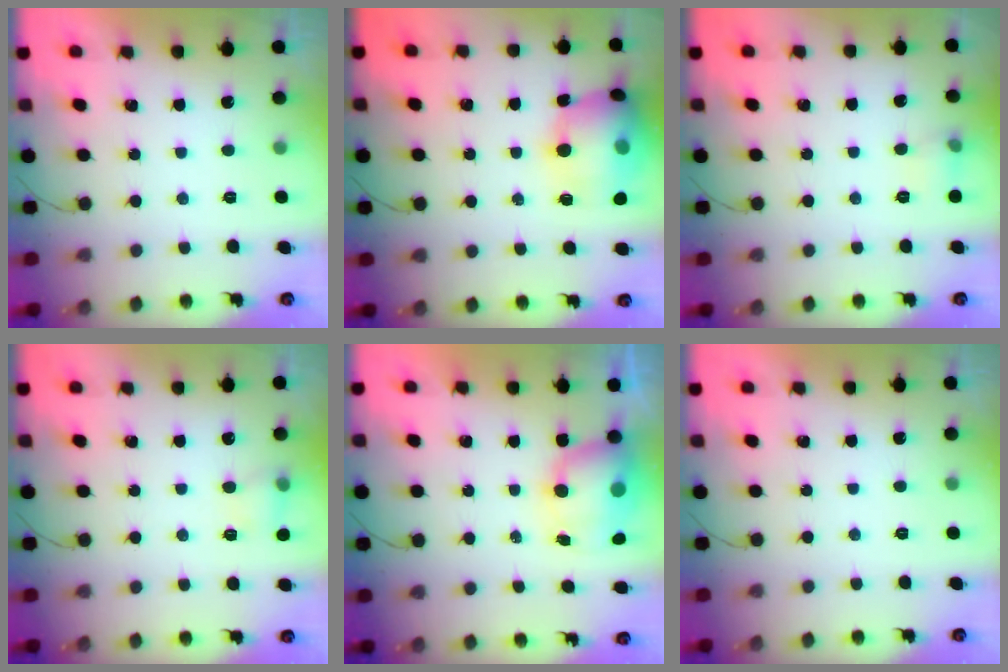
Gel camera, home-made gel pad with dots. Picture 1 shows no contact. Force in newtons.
{"total": 16.9, "press": 16.6, "slide": 3.2}
{"total": 6.5, "press": 6.3, "slide": 1.6}
{"total": 5.7, "press": 5.5, "slide": 1.6}
{"total": 9.0, "press": 8.7, "slide": 2.4}
{"total": 0.0}